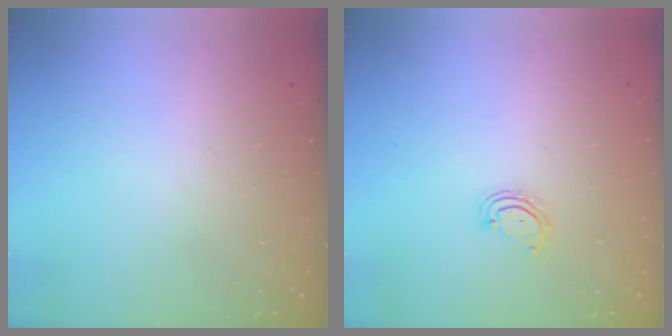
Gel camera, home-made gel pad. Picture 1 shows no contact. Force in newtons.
{"total": 4.1, "press": 4.1, "slide": 0.3}